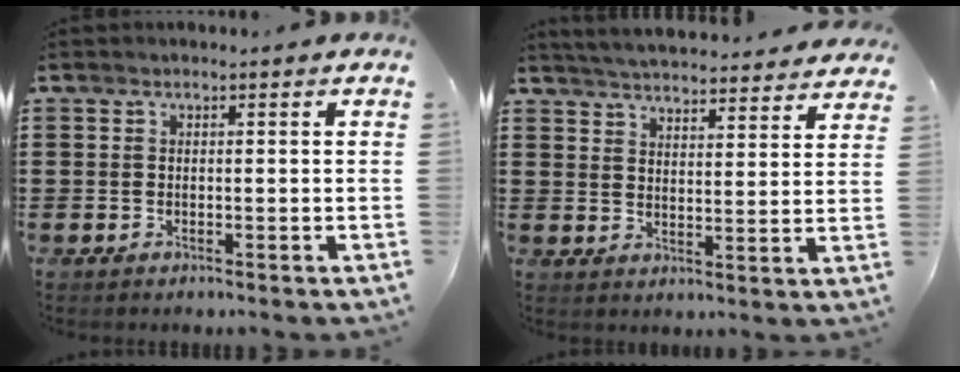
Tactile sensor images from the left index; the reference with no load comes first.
{"total": 4.9, "force": [4.8, -0.2, 0.6], "torque": [-0.031, -0.030, 0.085]}